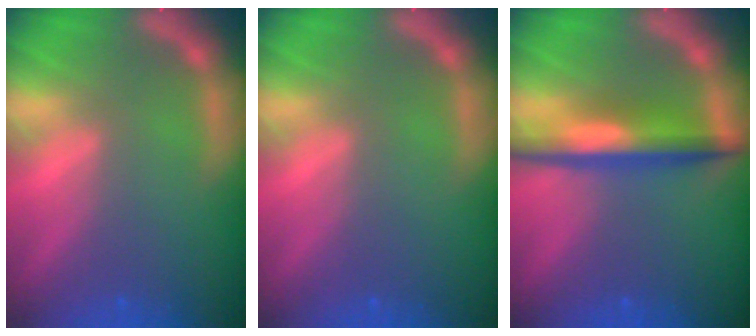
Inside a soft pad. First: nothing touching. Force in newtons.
{"total": 0.0}
{"total": 5.5}